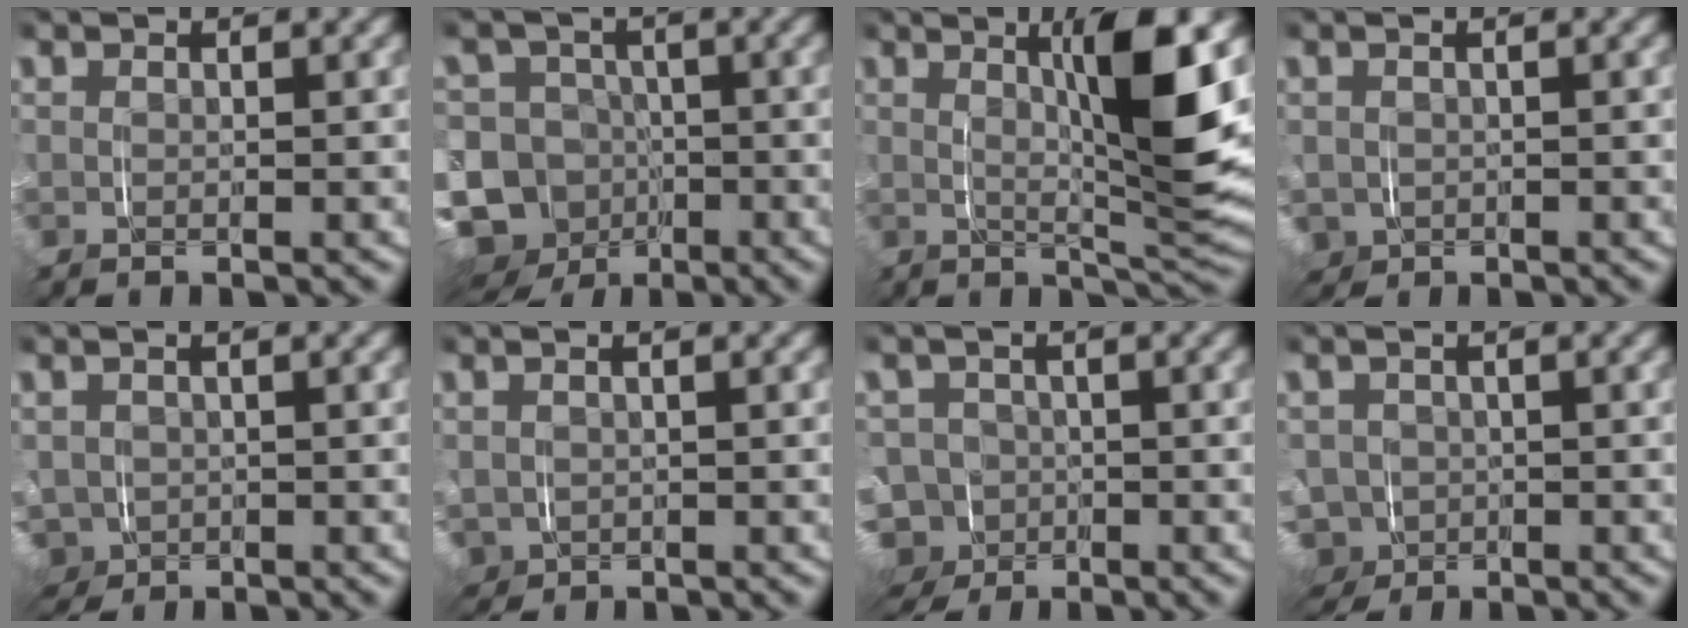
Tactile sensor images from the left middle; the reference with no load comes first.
{"total": 15.9, "force": [-6.0, 14.0, 4.4], "torque": [-0.125, -0.080, -0.102]}
{"total": 8.0, "force": [1.9, 1.1, 7.7], "torque": [-0.105, 0.005, 0.026]}
{"total": 3.1, "force": [-1.2, 2.8, 0.8], "torque": [-0.038, -0.023, -0.015]}
{"total": 5.5, "force": [-1.7, 5.0, 1.7], "torque": [-0.070, -0.036, -0.021]}
{"total": 2.9, "force": [-1.0, 2.6, 0.9], "torque": [-0.040, -0.023, -0.010]}
{"total": 10.0, "force": [-4.1, 8.7, 2.7], "torque": [-0.086, -0.050, -0.068]}
{"total": 7.8, "force": [-2.6, 7.0, 2.5], "torque": [-0.084, -0.040, -0.038]}